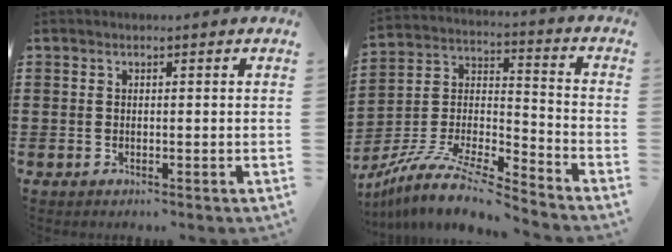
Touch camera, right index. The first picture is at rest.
{"total": 10.3, "force": [-9.3, 1.3, 4.3], "torque": [-0.092, 0.007, -0.191]}